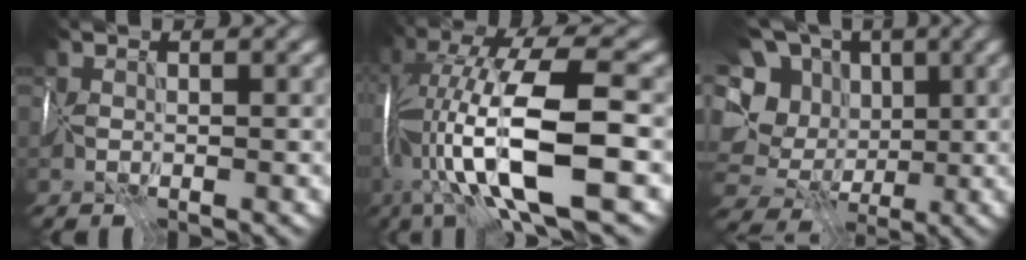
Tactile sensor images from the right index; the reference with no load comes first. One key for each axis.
{"total": 13.8, "fx": -2.8, "fy": 3.3, "fz": 13.1, "tx": -0.231, "ty": 0.009, "tz": -0.044}
{"total": 10.8, "fx": 0.5, "fy": 9.3, "fz": 5.3, "tx": -0.108, "ty": -0.003, "tz": 0.003}